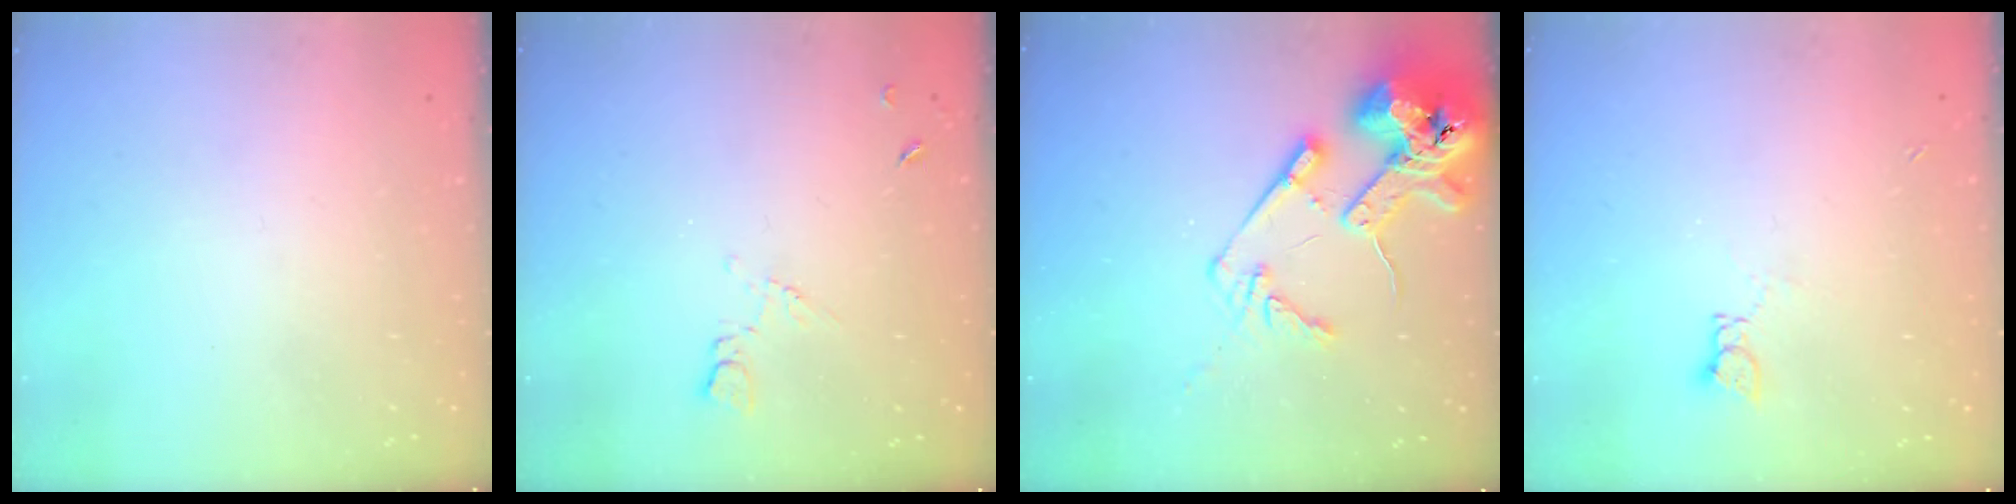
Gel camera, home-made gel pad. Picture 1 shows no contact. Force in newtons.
{"total": 5.0, "press": 5.0, "slide": 0.6}
{"total": 16.2, "press": 16.1, "slide": 2.1}
{"total": 1.8, "press": 1.7, "slide": 0.3}